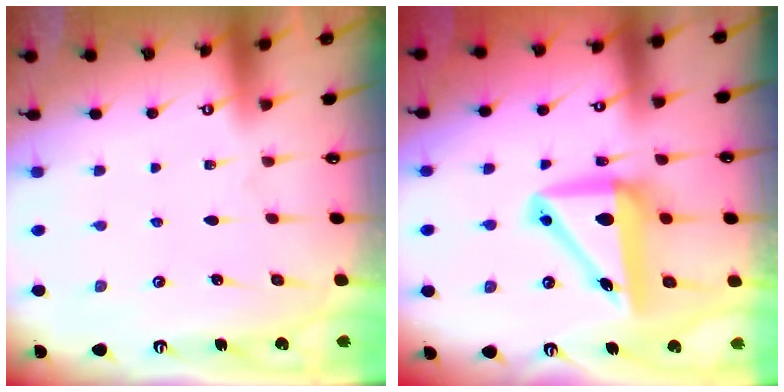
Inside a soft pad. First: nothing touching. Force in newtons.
{"total": 11.5, "press": 11.2, "slide": 2.8}